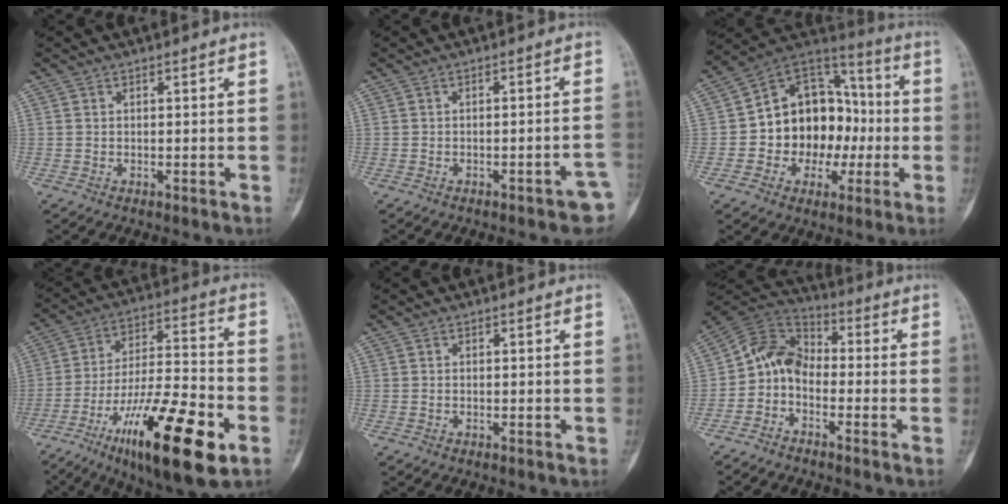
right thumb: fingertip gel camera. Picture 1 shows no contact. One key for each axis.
{"total": 5.1, "fx": -2.8, "fy": 1.3, "fz": 4.0, "tx": -0.039, "ty": 0.019, "tz": -0.031}
{"total": 18.6, "fx": -2.0, "fy": 14.3, "fz": 11.7, "tx": -0.116, "ty": 0.046, "tz": -0.030}
{"total": 23.9, "fx": -11.0, "fy": 6.5, "fz": 20.2, "tx": -0.339, "ty": 0.043, "tz": -0.181}
{"total": 0.0}
{"total": 8.3, "fx": -2.4, "fy": 6.0, "fz": 5.2, "tx": -0.085, "ty": 0.052, "tz": -0.065}